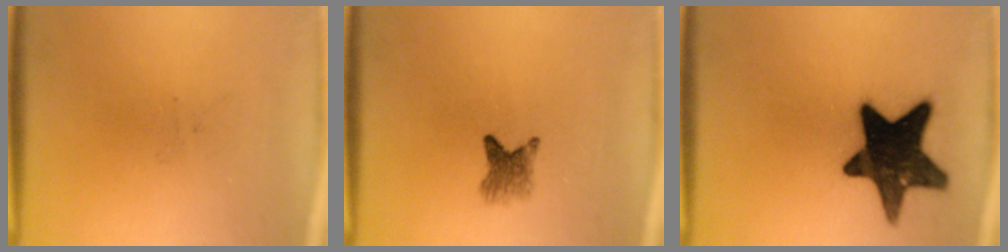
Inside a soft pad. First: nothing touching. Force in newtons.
{"total": 2.9}
{"total": 16.9}